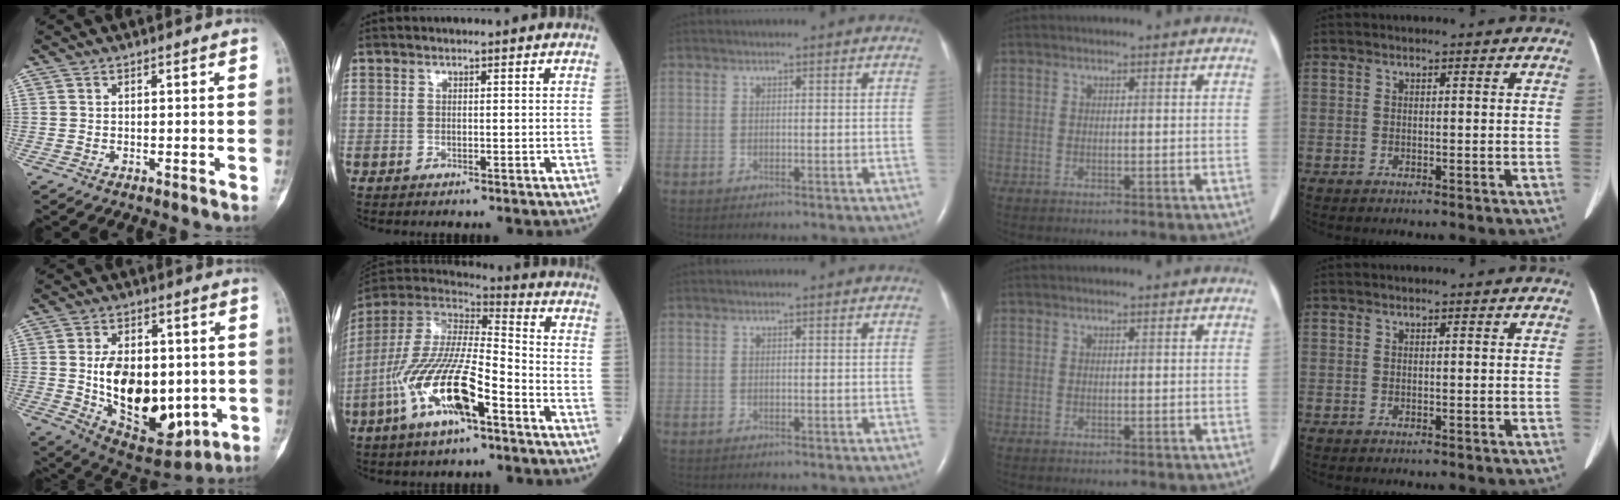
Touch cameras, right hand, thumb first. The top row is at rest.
{"thumb": {"total": 20.1, "force": [-1.0, 12.1, 16.1], "torque": [-0.211, -0.019, 0.010]}, "index": {"total": 17.5, "force": [-7.8, 4.0, 15.1], "torque": [-0.326, -0.016, -0.146]}}